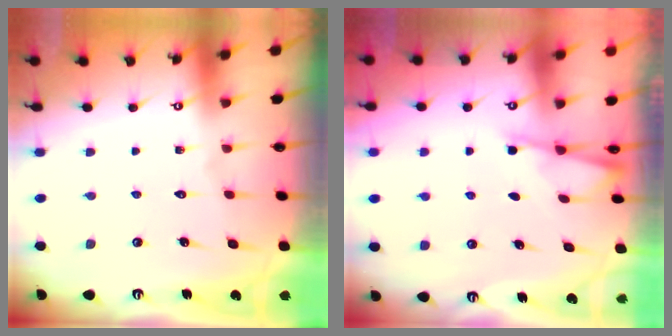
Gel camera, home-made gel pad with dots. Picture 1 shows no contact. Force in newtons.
{"total": 1.9, "press": 1.8, "slide": 0.4}